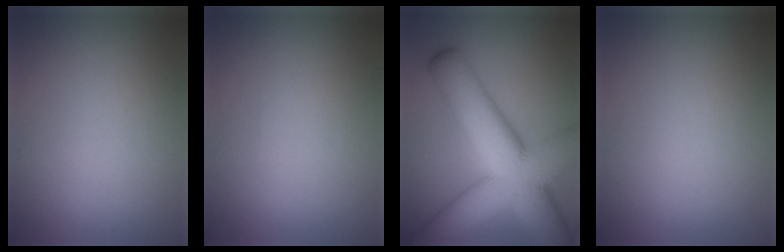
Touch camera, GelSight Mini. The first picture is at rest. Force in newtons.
{"total": 0.0}
{"total": 14.5, "press": 14.5, "slide": 0.7}
{"total": 0.0}